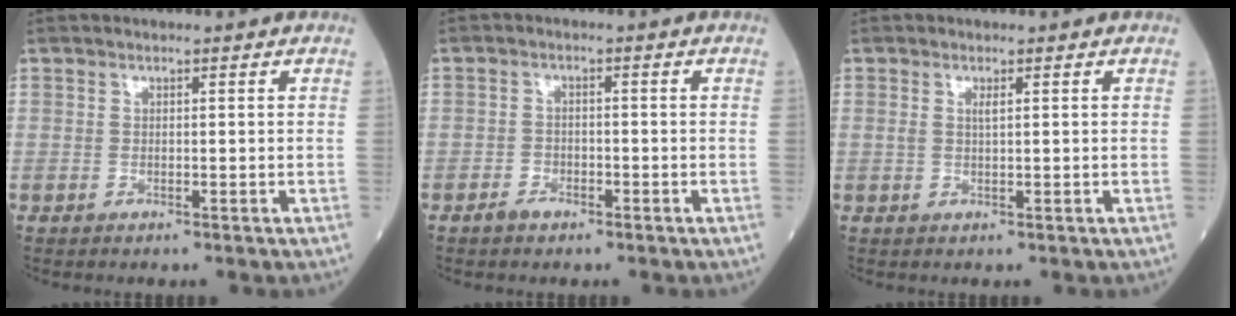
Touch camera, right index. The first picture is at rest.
{"total": 2.1, "force": [-1.5, 1.3, 0.8], "torque": [-0.013, 0.004, -0.025]}
{"total": 1.1, "force": [0.4, 0.1, 1.0], "torque": [-0.025, 0.002, 0.007]}